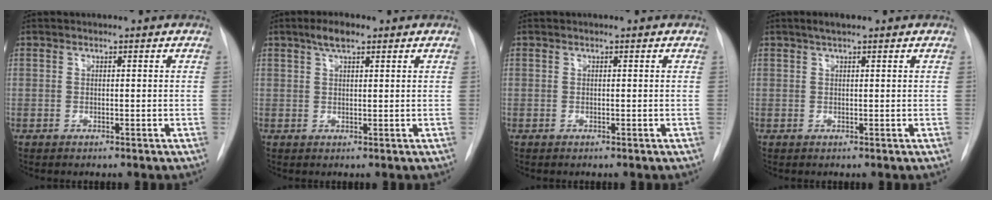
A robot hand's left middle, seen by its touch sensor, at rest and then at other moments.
{"total": 3.2, "force": [2.1, 0.9, 2.3], "torque": [-0.045, 0.008, 0.037]}
{"total": 0.0}
{"total": 1.8, "force": [1.3, 0.3, 1.3], "torque": [-0.026, 0.009, 0.020]}